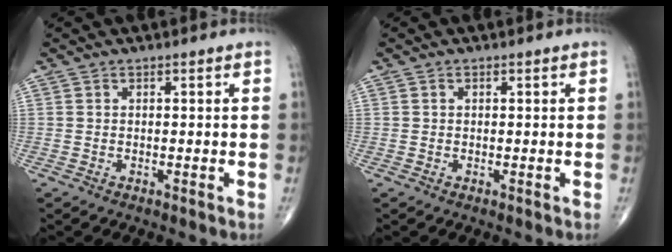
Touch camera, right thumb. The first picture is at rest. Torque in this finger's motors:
{"motor_torque": [-0.05, -0.21, -0.04, 0.16, 0.03]}